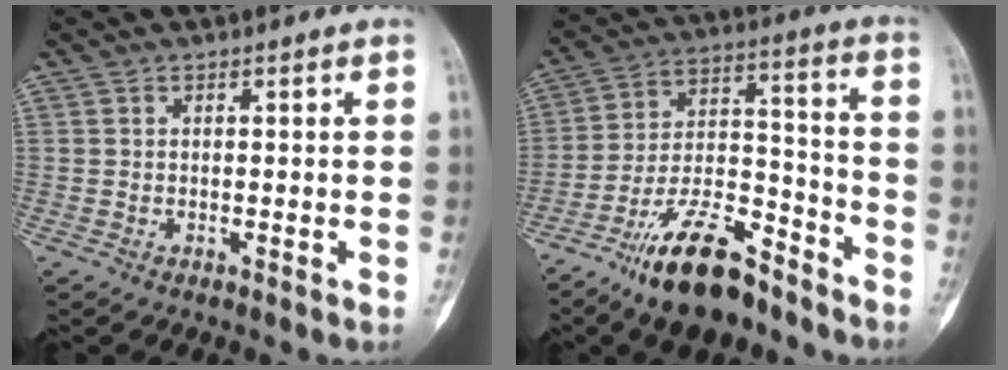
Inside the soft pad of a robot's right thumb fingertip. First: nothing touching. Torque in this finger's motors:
{"motor_torque": [2.37, 0.73, 1.26, -1.53, 0.46]}